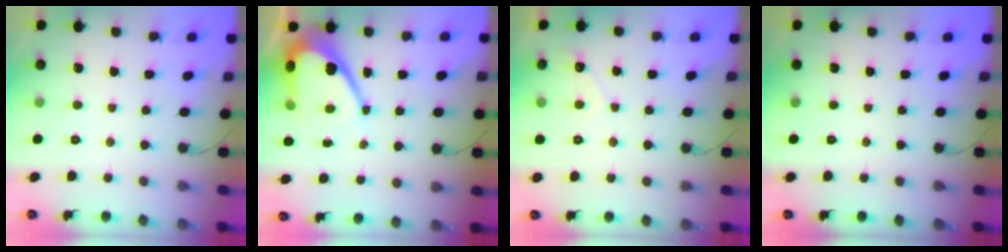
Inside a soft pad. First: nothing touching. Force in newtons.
{"total": 11.7, "press": 11.7, "slide": 1.2}
{"total": 2.5, "press": 2.5, "slide": 0.1}
{"total": 0.0}